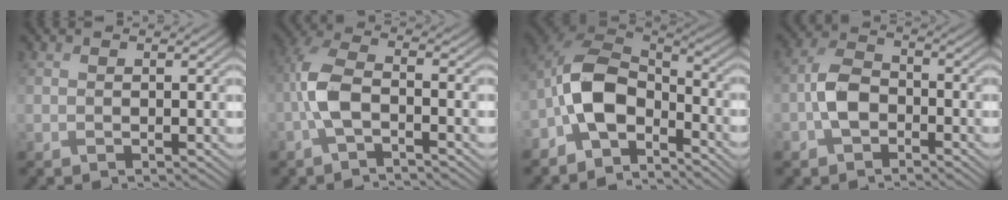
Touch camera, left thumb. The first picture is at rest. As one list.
[{"total": 5.9, "force": [-1.7, 2.2, 5.2], "torque": [-0.117, 0.014, -0.048]}, {"total": 10.3, "force": [-4.6, 5.8, 7.1], "torque": [-0.144, 0.005, -0.111]}, {"total": 4.5, "force": [-1.6, 2.9, 3.1], "torque": [-0.059, 0.011, -0.044]}]